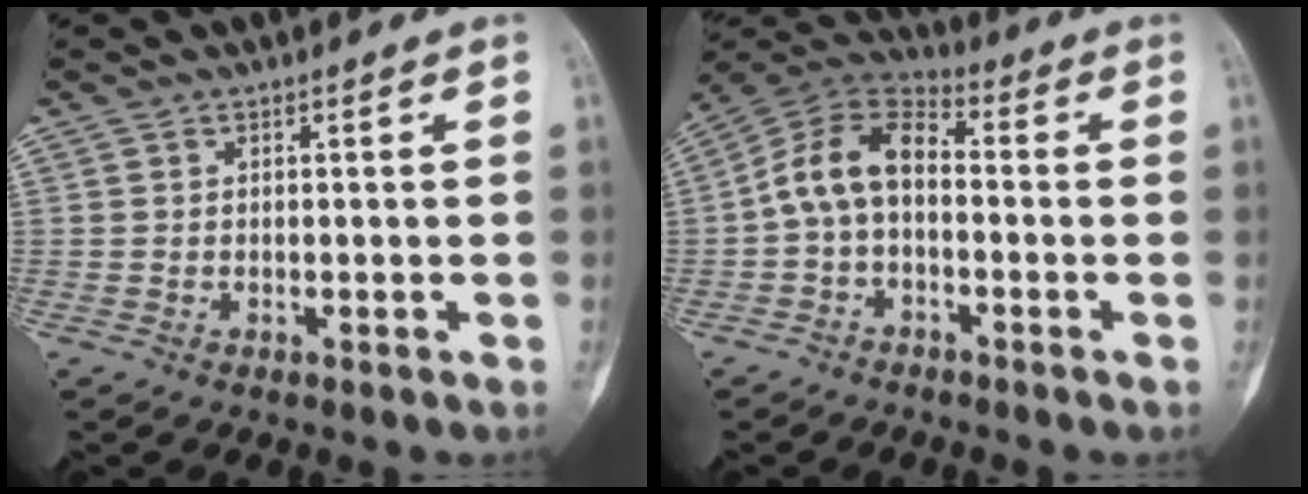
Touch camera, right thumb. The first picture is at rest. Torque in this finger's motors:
{"motor_torque": [0.66, 0.82, 0.72, -0.64, 0.10]}